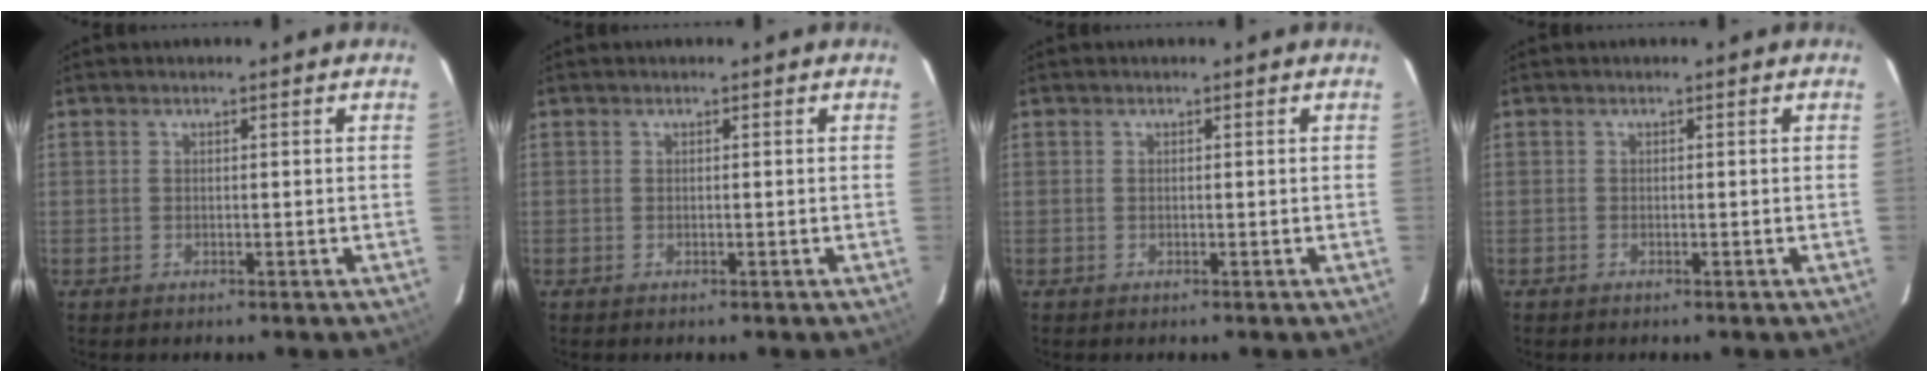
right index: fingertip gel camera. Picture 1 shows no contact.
{"total": 0.0}
{"total": 0.0}
{"total": 0.0}